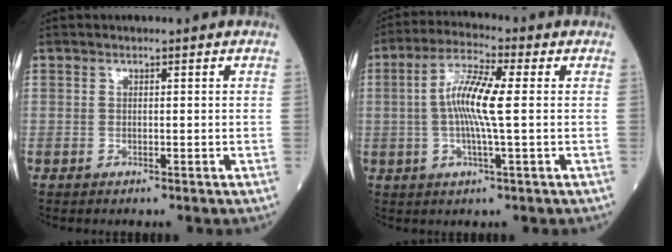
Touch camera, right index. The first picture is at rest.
{"total": 8.6, "force": [0.3, 0.6, 8.6], "torque": [-0.171, 0.006, -0.002]}